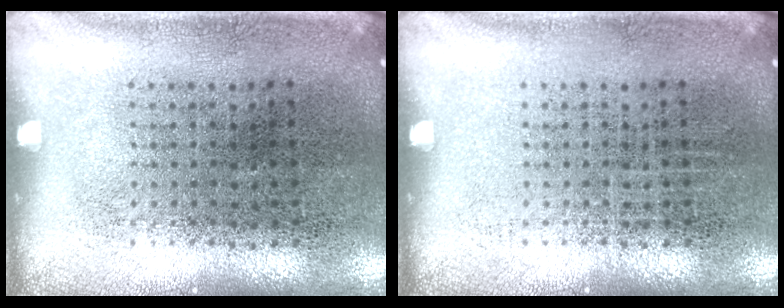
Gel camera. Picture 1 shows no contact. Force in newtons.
{"total": 0.0}